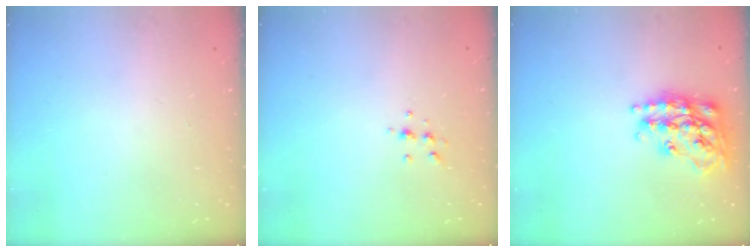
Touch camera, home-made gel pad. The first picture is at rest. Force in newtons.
{"total": 5.4, "press": 5.4, "slide": 0.7}
{"total": 20.4, "press": 20.4, "slide": 1.4}